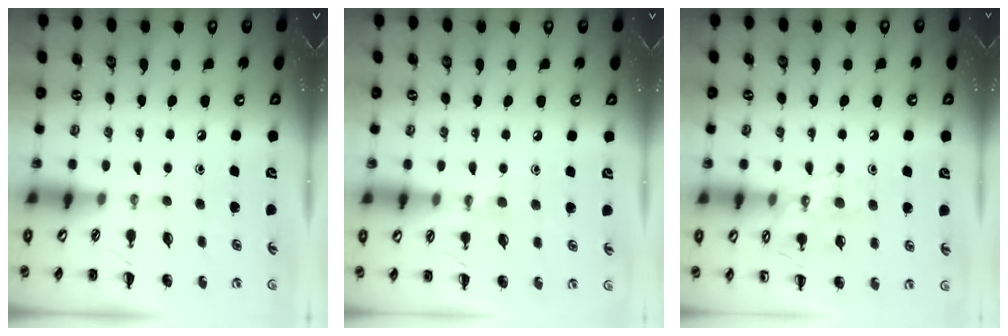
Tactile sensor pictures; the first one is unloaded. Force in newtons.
{"total": 7.0, "press": 6.8, "slide": 1.5}
{"total": 11.1, "press": 11.1, "slide": 0.6}